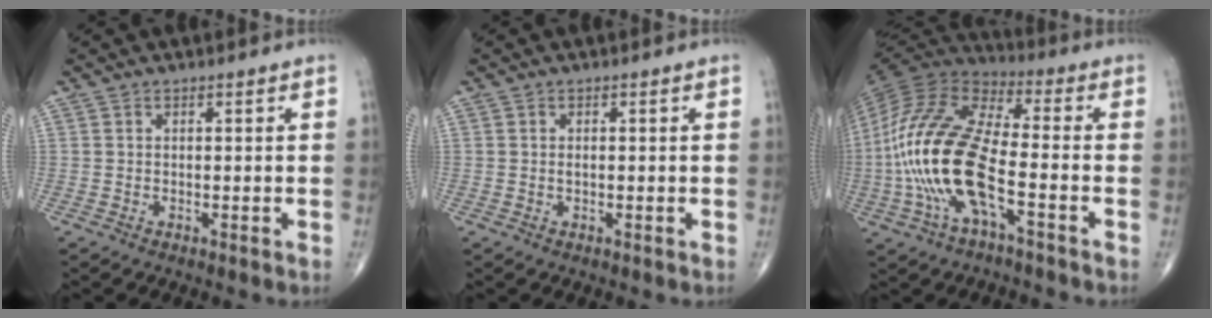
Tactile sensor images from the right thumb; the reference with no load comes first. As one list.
[{"total": 0.8, "force": [0.0, 0.4, 0.6], "torque": [-0.013, 0.001, 0.001]}, {"total": 20.8, "force": [-5.0, 7.9, 18.6], "torque": [-0.407, 0.027, -0.094]}]